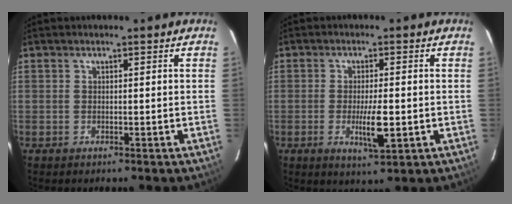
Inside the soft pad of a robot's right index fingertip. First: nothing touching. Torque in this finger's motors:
{"motor_torque": [0.98, -0.18, 0.51, 0.12]}